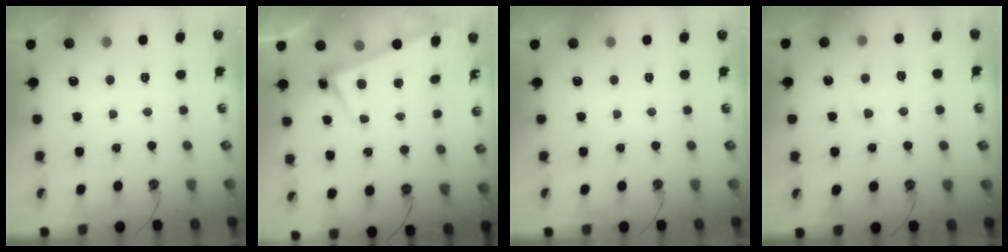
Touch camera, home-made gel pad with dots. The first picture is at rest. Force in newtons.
{"total": 3.4, "press": 3.2, "slide": 0.9}
{"total": 0.0}
{"total": 1.6, "press": 1.4, "slide": 0.7}